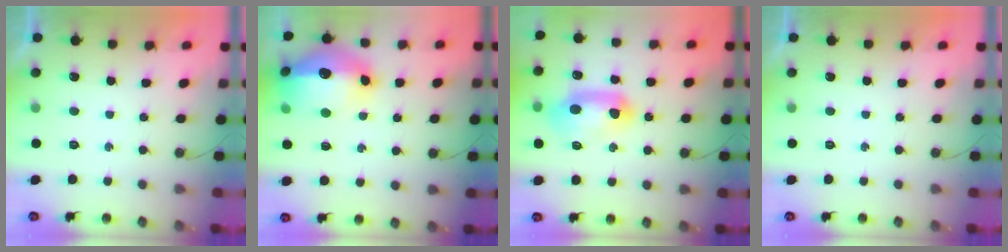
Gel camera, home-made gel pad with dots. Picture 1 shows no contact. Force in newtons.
{"total": 20.6, "press": 20.5, "slide": 1.8}
{"total": 13.5, "press": 13.4, "slide": 0.9}
{"total": 0.0}